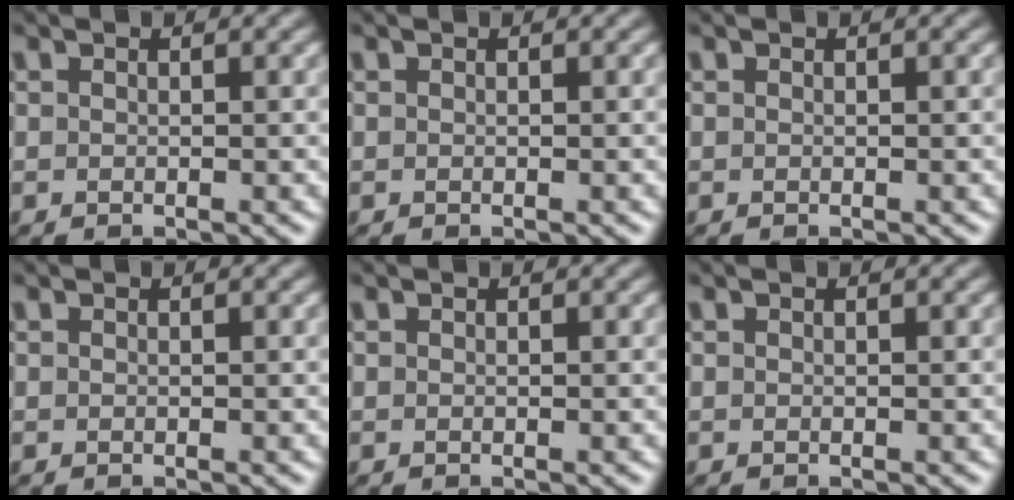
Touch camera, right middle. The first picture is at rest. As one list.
[{"total": 0.0}, {"total": 0.0}, {"total": 0.0}, {"total": 0.0}, {"total": 0.0}]